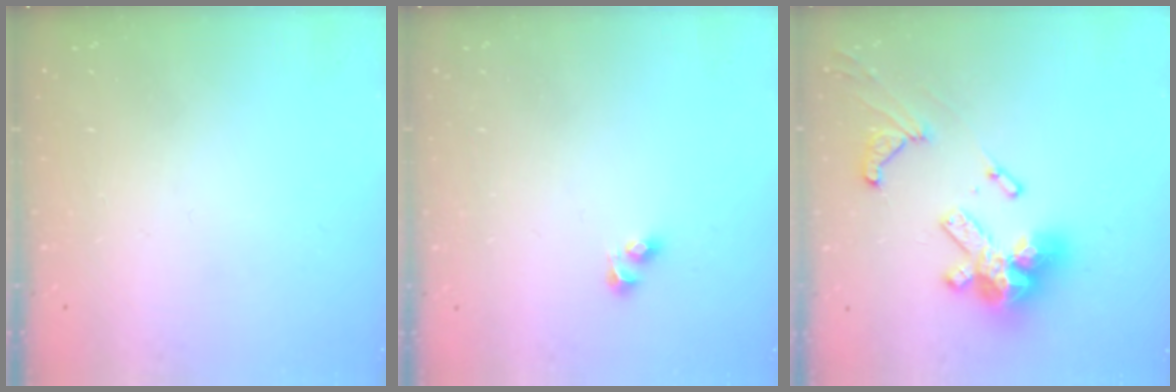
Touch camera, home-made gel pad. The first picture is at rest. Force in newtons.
{"total": 2.7, "press": 2.4, "slide": 1.1}
{"total": 18.7, "press": 18.6, "slide": 1.9}